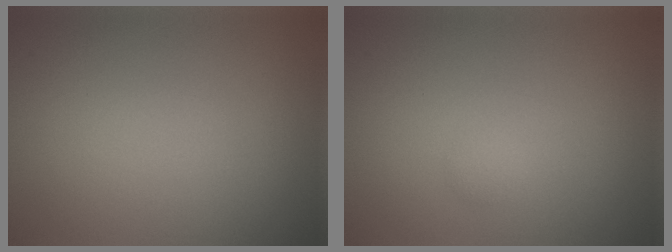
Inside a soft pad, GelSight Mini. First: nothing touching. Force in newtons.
{"total": 0.6, "press": 0.6, "slide": 0.1}